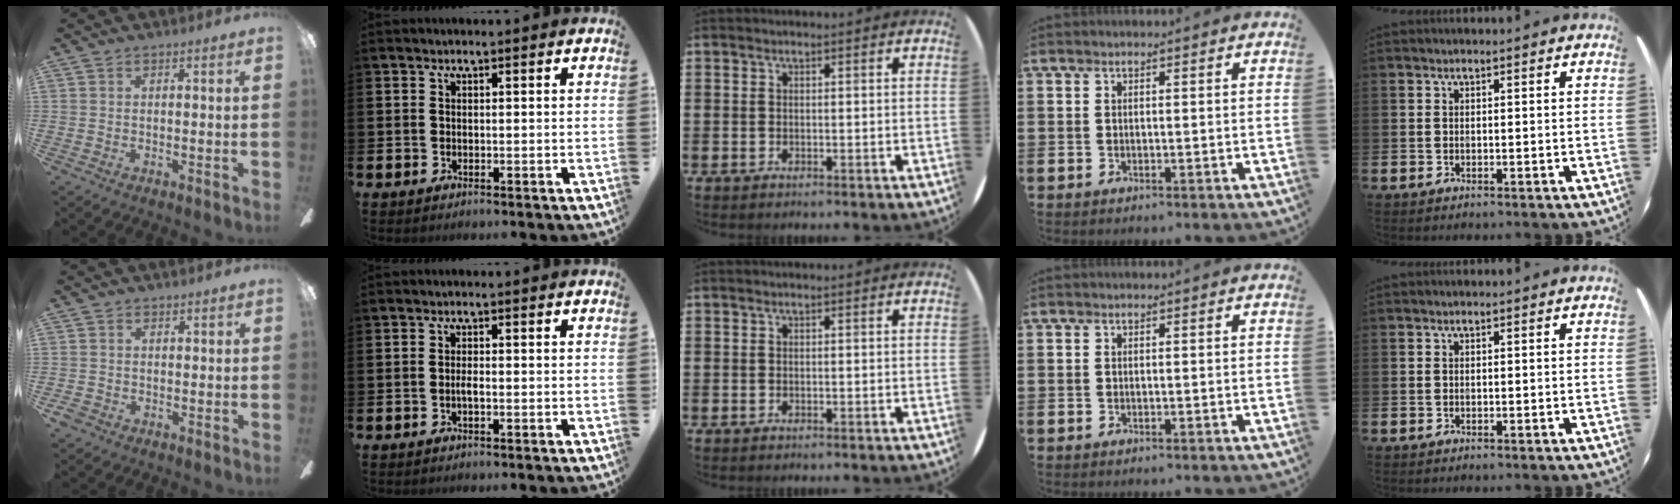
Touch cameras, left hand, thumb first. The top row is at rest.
{"thumb": {"total": 1.8, "force": [-0.3, 1.7, 0.5], "torque": [-0.007, 0.005, -0.006]}, "index": {"total": 0.9, "force": [-0.3, 0.2, 0.9], "torque": [-0.024, 0.002, -0.004]}}